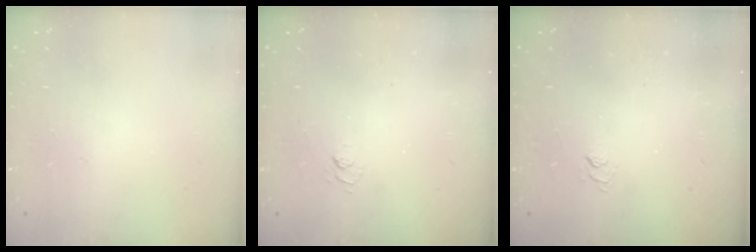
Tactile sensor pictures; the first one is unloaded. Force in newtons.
{"total": 2.7, "press": 2.2, "slide": 1.5}
{"total": 1.9, "press": 1.5, "slide": 1.3}